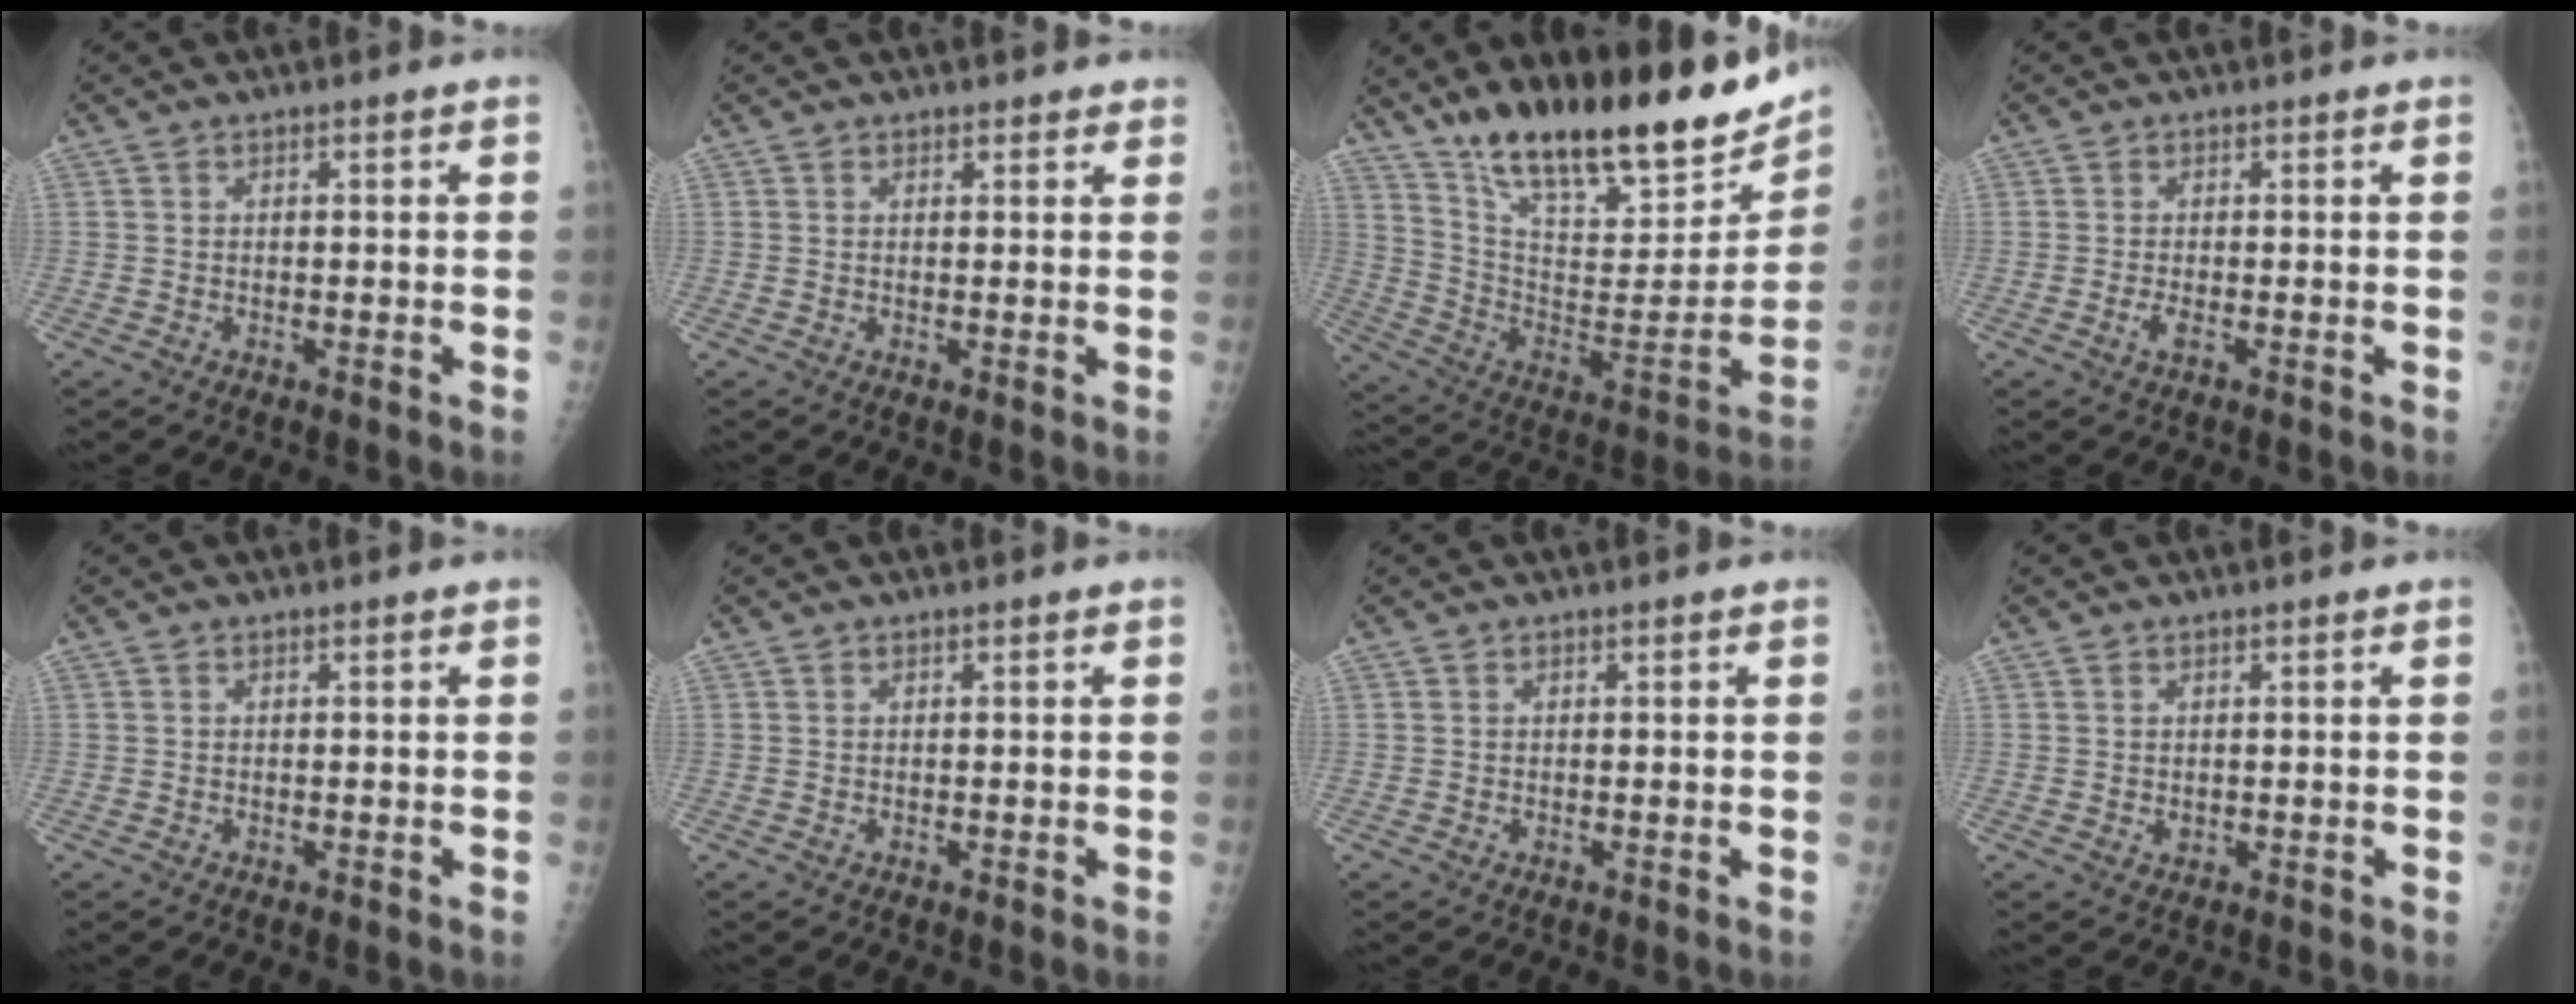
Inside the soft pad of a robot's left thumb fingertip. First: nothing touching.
{"total": 1.6, "force": [1.4, 0.7, 0.3], "torque": [0.013, -0.005, 0.013]}
{"total": 28.7, "force": [20.6, 8.7, 18.0], "torque": [-0.257, -0.081, 0.333]}
{"total": 1.4, "force": [-0.3, 0.5, 1.3], "torque": [-0.029, -0.002, -0.007]}
{"total": 0.0}
{"total": 0.0}
{"total": 0.0}
{"total": 0.9, "force": [0.3, 0.7, 0.4], "torque": [-0.002, -0.002, 0.005]}